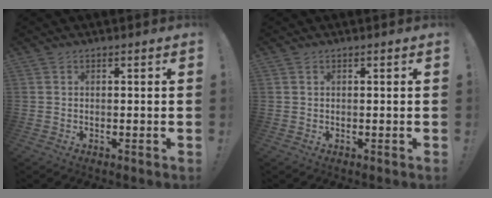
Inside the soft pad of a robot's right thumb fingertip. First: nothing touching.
{"total": 0.0}